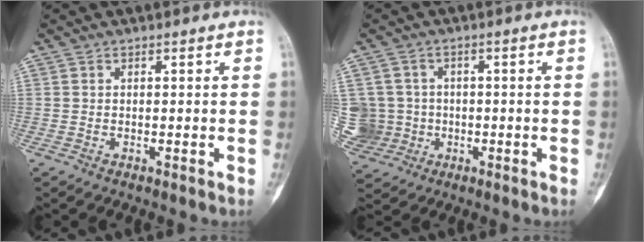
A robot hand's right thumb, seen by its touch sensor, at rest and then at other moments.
{"total": 8.6, "force": [-0.7, 8.4, 1.6], "torque": [-0.029, 0.023, -0.001]}